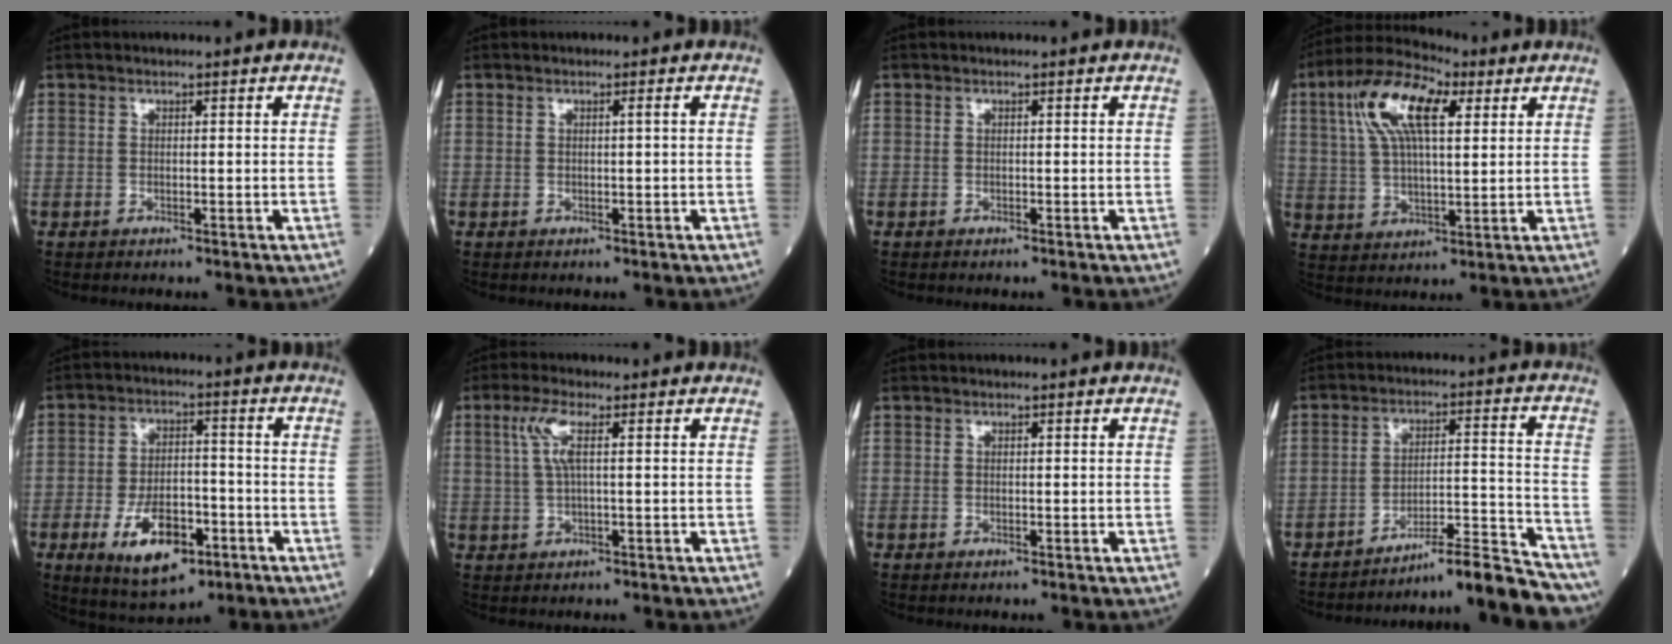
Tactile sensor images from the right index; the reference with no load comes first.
{"total": 0.5, "force": [0.1, -0.2, 0.4], "torque": [-0.007, 0.000, 0.004]}
{"total": 0.0}
{"total": 13.3, "force": [5.1, 4.6, 11.3], "torque": [-0.231, 0.029, 0.093]}
{"total": 10.4, "force": [-4.7, 4.7, 8.1], "torque": [-0.152, -0.007, -0.071]}
{"total": 3.9, "force": [1.2, 0.4, 3.7], "torque": [-0.085, 0.014, 0.029]}
{"total": 0.0}
{"total": 10.6, "force": [-10.2, -1.5, 2.4], "torque": [-0.016, 0.034, -0.163]}